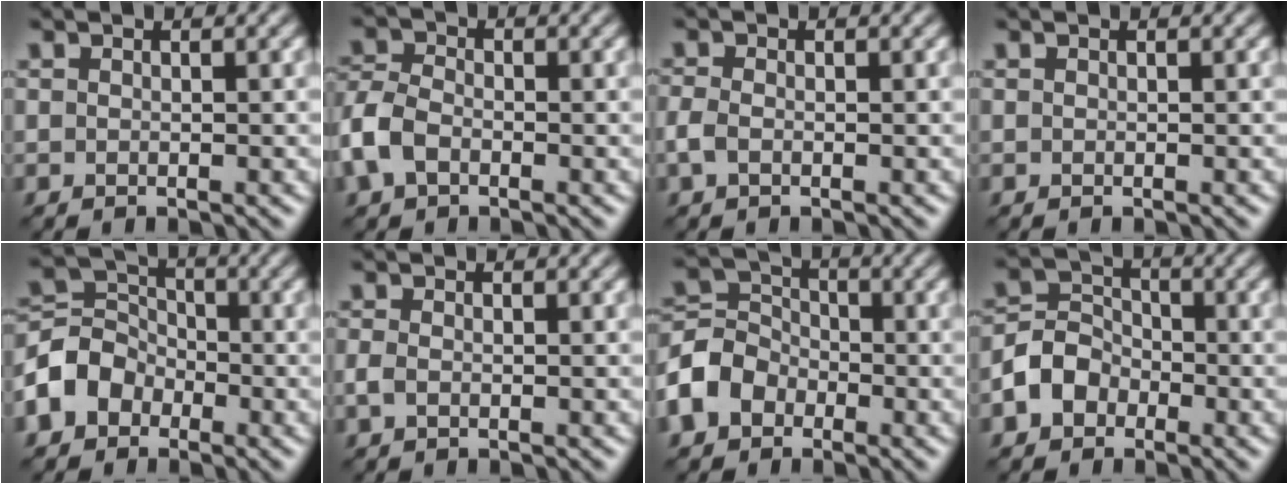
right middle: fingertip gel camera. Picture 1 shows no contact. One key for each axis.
{"total": 4.0, "fx": -1.8, "fy": 2.6, "fz": 2.5, "tx": -0.064, "ty": 0.003, "tz": -0.052}
{"total": 1.5, "fx": -0.6, "fy": 1.0, "fz": 0.9, "tx": -0.025, "ty": 0.000, "tz": -0.018}
{"total": 0.0}
{"total": 4.8, "fx": -2.5, "fy": 3.7, "fz": 1.6, "tx": -0.033, "ty": 0.008, "tz": -0.066}
{"total": 1.1, "fx": -0.5, "fy": 0.7, "fz": 0.7, "tx": -0.018, "ty": -0.001, "tz": -0.014}
{"total": 5.3, "fx": -2.7, "fy": 4.0, "fz": 2.1, "tx": -0.047, "ty": 0.008, "tz": -0.072}
{"total": 4.0, "fx": -2.0, "fy": 3.1, "fz": 1.5, "tx": -0.019, "ty": 0.004, "tz": -0.051}